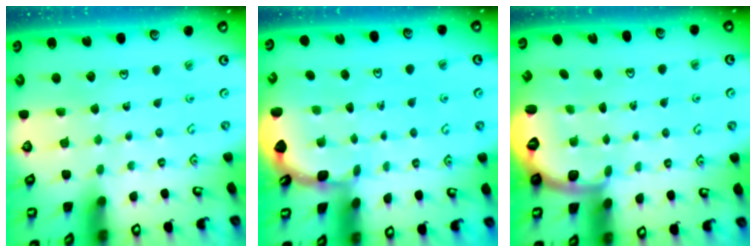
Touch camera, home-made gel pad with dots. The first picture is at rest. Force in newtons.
{"total": 1.4, "press": 1.4, "slide": 0.1}
{"total": 2.7, "press": 1.7, "slide": 2.1}